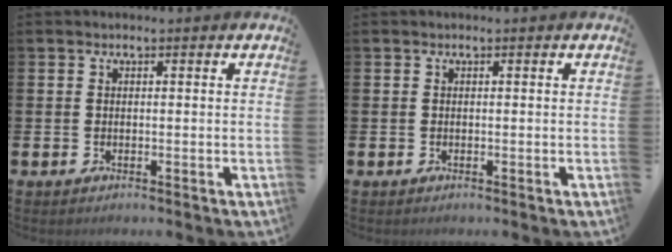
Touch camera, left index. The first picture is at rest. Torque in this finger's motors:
{"motor_torque": [0.00, 0.00, 0.00, 0.00]}